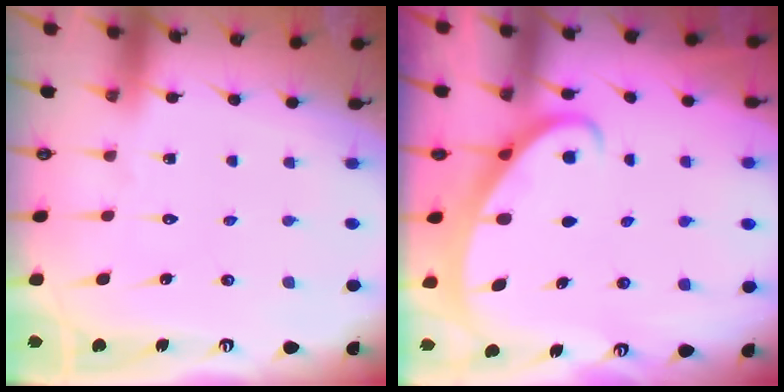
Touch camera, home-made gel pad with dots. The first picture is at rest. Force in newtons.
{"total": 2.4, "press": 2.4, "slide": 0.2}